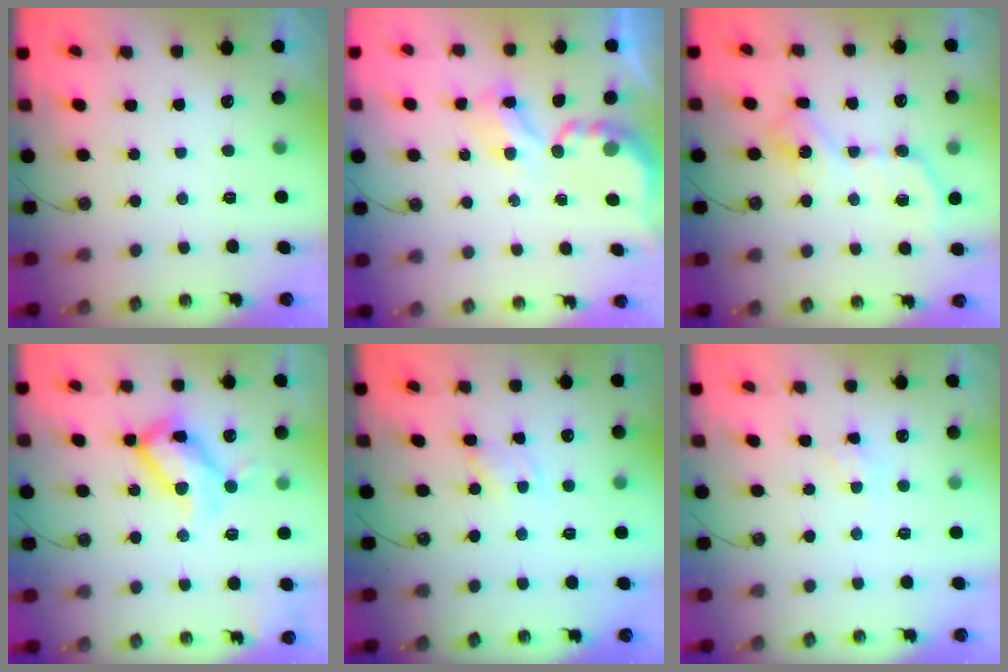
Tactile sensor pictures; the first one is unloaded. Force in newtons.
{"total": 4.3, "press": 4.3, "slide": 0.0}
{"total": 11.3, "press": 11.3, "slide": 0.4}
{"total": 17.9, "press": 17.8, "slide": 1.9}
{"total": 1.6, "press": 1.6, "slide": 0.2}
{"total": 3.5, "press": 3.5, "slide": 0.5}